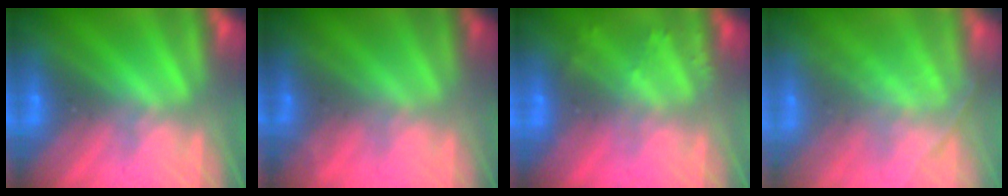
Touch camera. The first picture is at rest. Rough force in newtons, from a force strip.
{"total": 1.8}
{"total": 2.2}
{"total": 1.7}